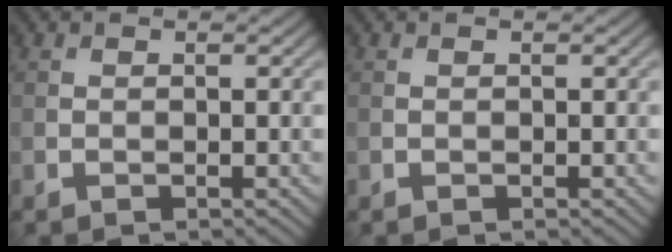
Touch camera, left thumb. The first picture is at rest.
{"total": 0.0}